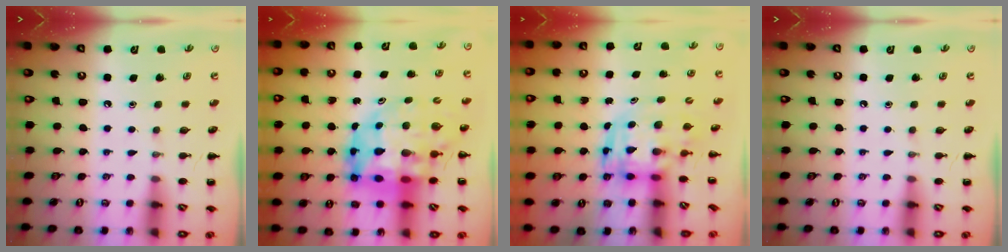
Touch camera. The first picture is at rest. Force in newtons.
{"total": 15.7, "press": 15.2, "slide": 4.3}
{"total": 3.9, "press": 3.8, "slide": 0.8}
{"total": 0.0}